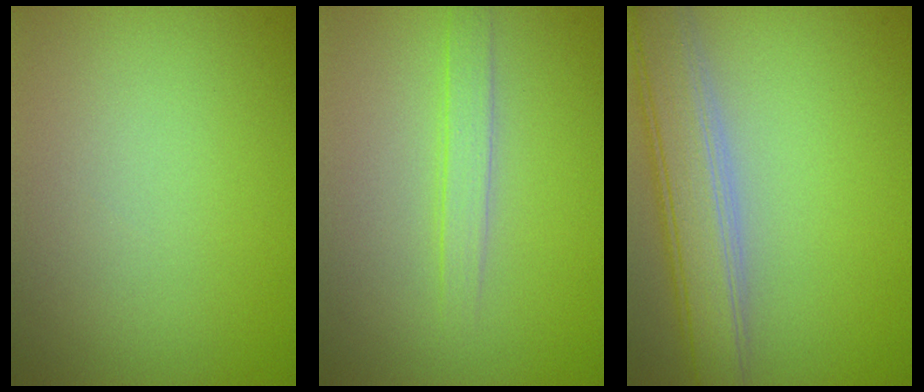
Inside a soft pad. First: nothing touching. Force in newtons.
{"total": 1.8, "press": 1.8, "slide": 0.1}
{"total": 5.6, "press": 5.6, "slide": 0.3}